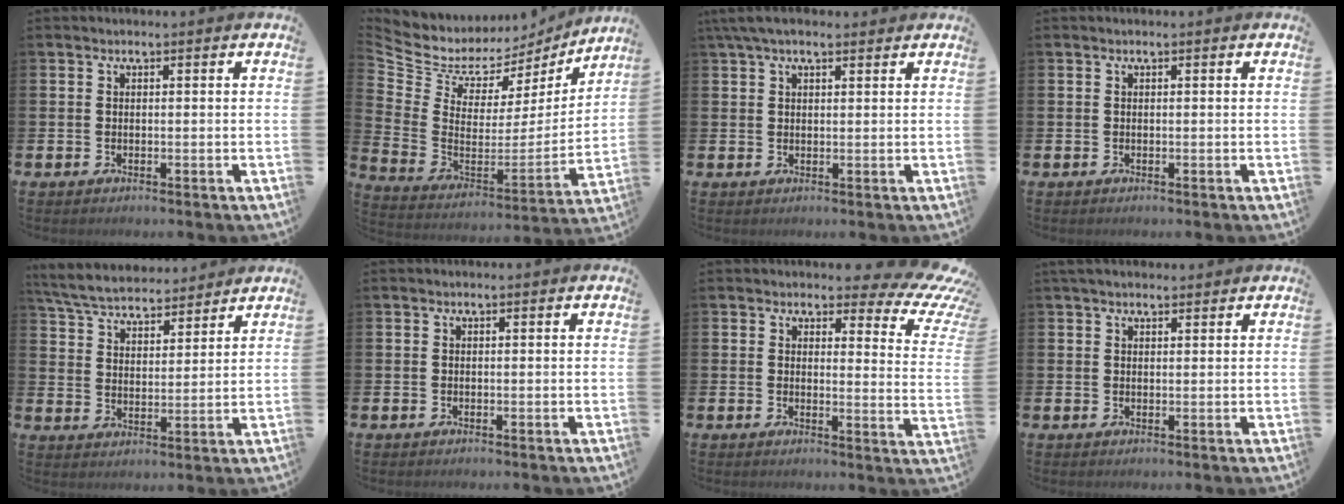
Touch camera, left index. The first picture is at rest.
{"total": 7.2, "force": [5.8, 4.1, 1.4], "torque": [-0.075, -0.043, 0.100]}
{"total": 3.8, "force": [2.8, 1.3, 2.2], "torque": [-0.047, 0.003, 0.051]}
{"total": 0.0}
{"total": 6.1, "force": [5.9, 1.3, 0.8], "torque": [-0.047, -0.032, 0.106]}
{"total": 0.0}
{"total": 4.4, "force": [3.3, 1.9, 2.1], "torque": [-0.026, -0.038, 0.046]}
{"total": 2.1, "force": [1.8, 0.8, 0.6], "torque": [-0.006, 0.002, 0.032]}